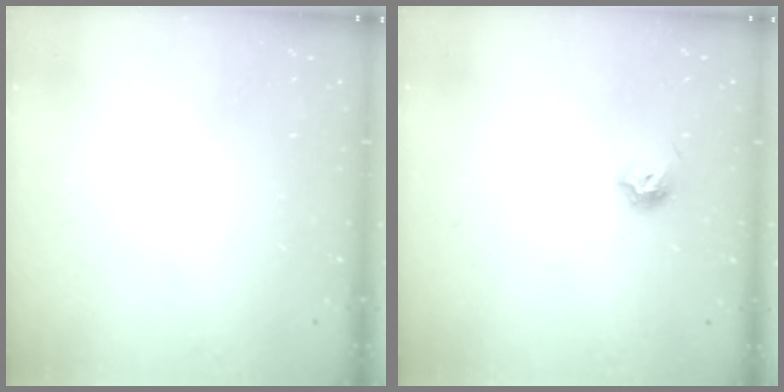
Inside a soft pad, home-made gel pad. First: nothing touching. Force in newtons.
{"total": 6.8, "press": 6.7, "slide": 0.8}